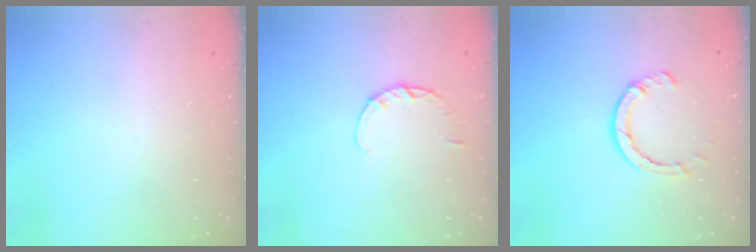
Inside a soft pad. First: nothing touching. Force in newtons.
{"total": 2.9, "press": 2.8, "slide": 0.4}
{"total": 5.7, "press": 5.6, "slide": 0.7}